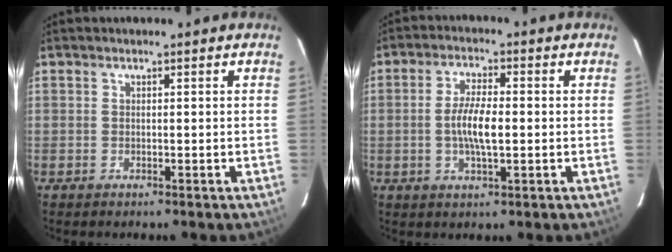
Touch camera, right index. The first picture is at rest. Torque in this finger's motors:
{"motor_torque": [0.55, 0.31, 0.72, 0.17]}